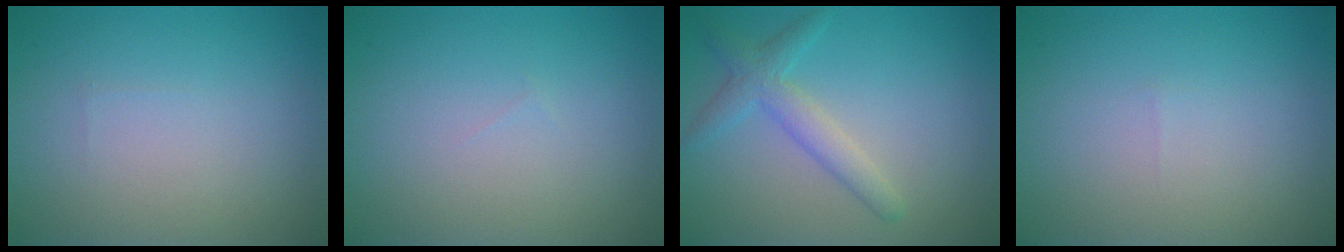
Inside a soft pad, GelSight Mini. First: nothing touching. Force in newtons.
{"total": 0.0}
{"total": 1.9, "press": 1.9, "slide": 0.2}
{"total": 0.0}